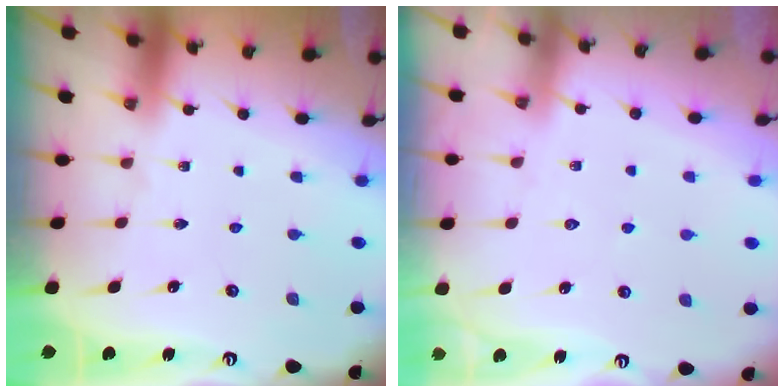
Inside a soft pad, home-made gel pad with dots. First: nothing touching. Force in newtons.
{"total": 5.7, "press": 5.7, "slide": 0.7}